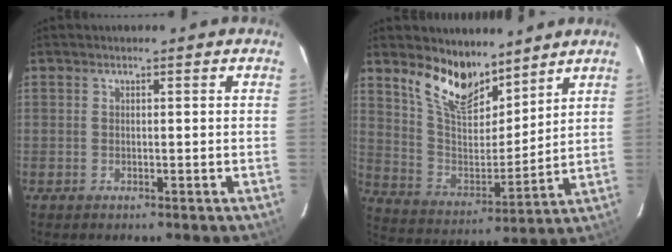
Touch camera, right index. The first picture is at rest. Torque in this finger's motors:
{"motor_torque": [1.07, 1.07, 0.25, 0.07]}